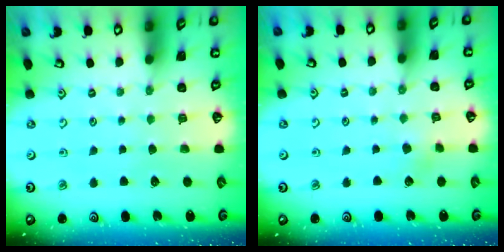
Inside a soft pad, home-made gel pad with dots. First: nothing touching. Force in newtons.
{"total": 1.8, "press": 1.7, "slide": 0.2}